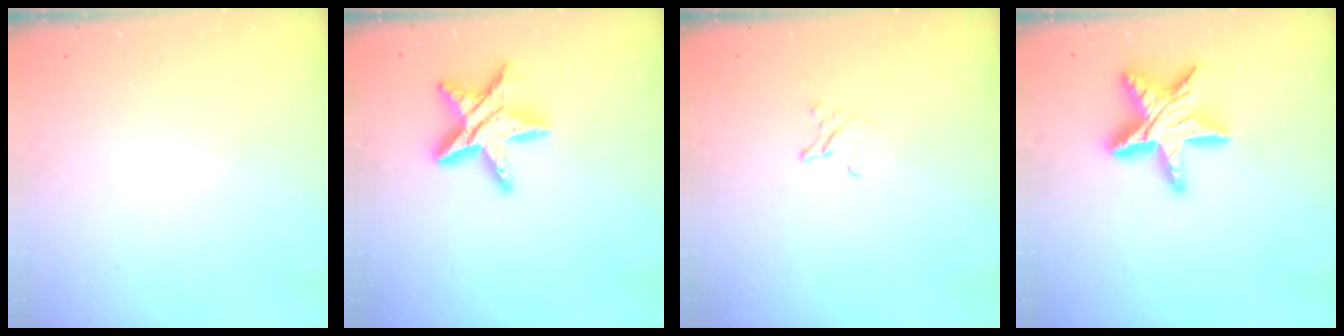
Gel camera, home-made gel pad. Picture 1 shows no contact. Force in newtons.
{"total": 13.7, "press": 13.7, "slide": 1.0}
{"total": 1.9, "press": 1.9, "slide": 0.3}
{"total": 17.4, "press": 17.4, "slide": 1.6}